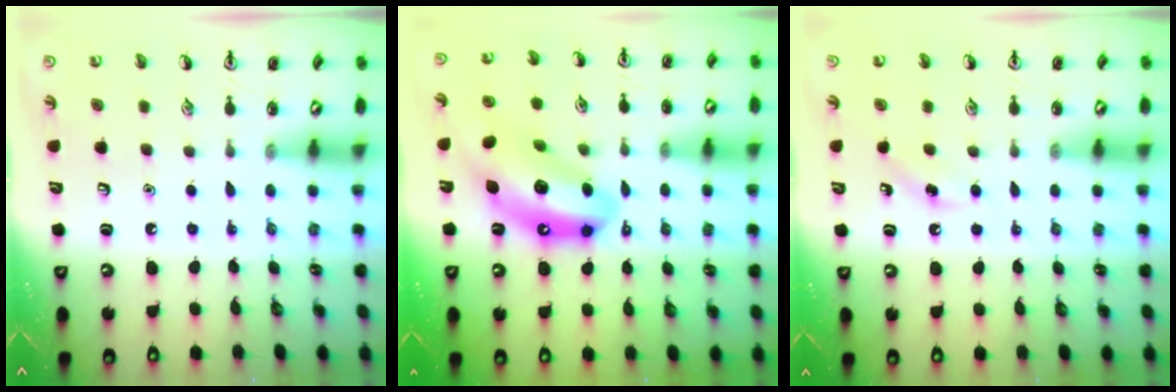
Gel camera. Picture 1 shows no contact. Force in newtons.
{"total": 14.9, "press": 14.1, "slide": 4.7}
{"total": 3.8, "press": 3.5, "slide": 1.4}